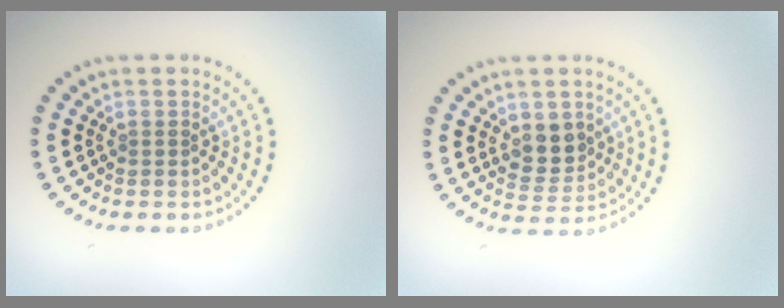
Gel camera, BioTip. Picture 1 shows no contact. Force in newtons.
{"total": 3.3, "press": 3.2, "slide": 1.0}